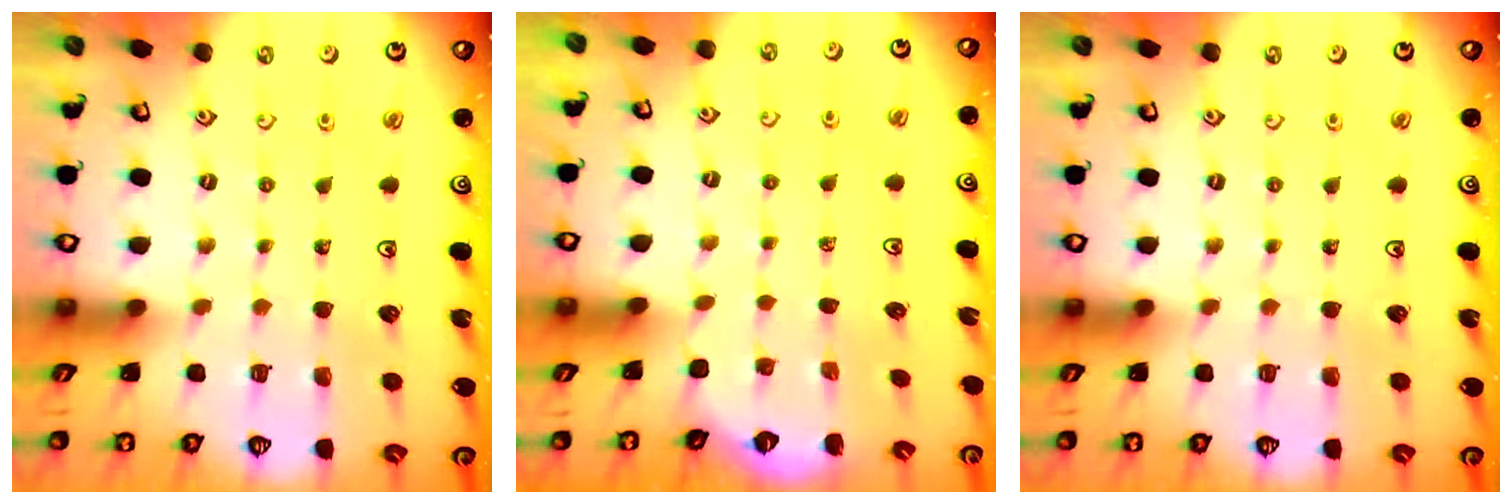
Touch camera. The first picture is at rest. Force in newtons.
{"total": 1.4, "press": 0.8, "slide": 1.2}
{"total": 0.0}